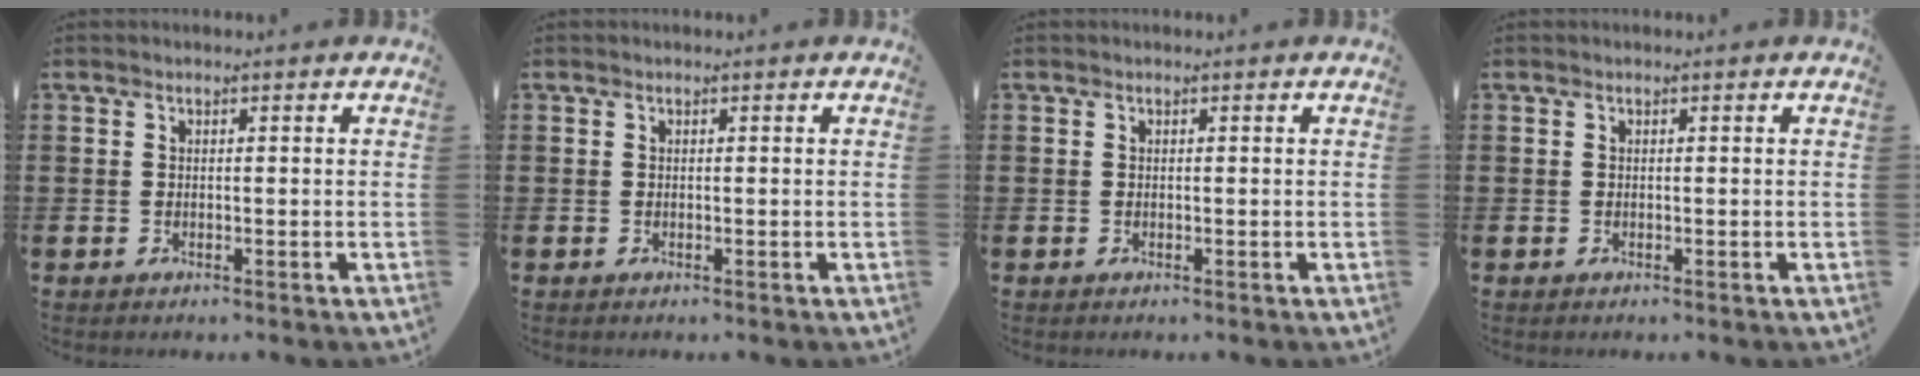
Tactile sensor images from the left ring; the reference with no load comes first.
{"total": 0.0}
{"total": 0.0}
{"total": 0.0}